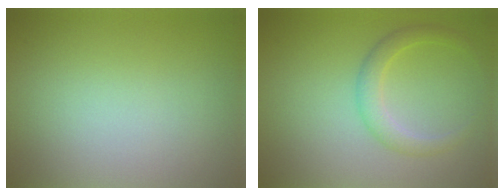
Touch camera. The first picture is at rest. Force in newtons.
{"total": 2.2, "press": 2.2, "slide": 0.0}